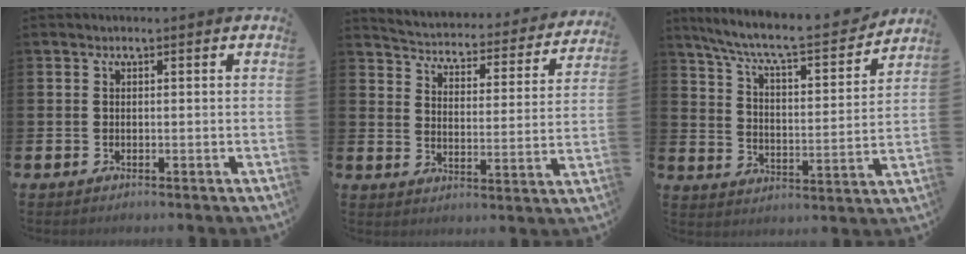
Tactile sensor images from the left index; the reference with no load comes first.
{"total": 3.7, "force": [3.6, 0.9, 0.6], "torque": [-0.040, -0.035, 0.053]}
{"total": 8.4, "force": [7.6, 0.9, 3.4], "torque": [-0.093, -0.054, 0.124]}